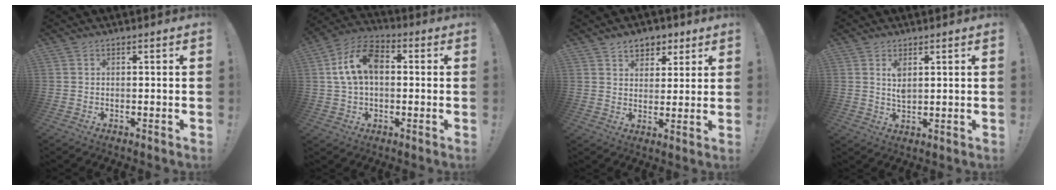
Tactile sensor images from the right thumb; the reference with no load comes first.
{"total": 13.2, "force": [1.9, 8.5, 9.9], "torque": [-0.189, 0.015, 0.040]}
{"total": 7.1, "force": [4.5, 5.2, 1.8], "torque": [-0.019, -0.026, 0.084]}
{"total": 3.5, "force": [2.0, 1.2, 2.7], "torque": [-0.045, -0.009, 0.032]}